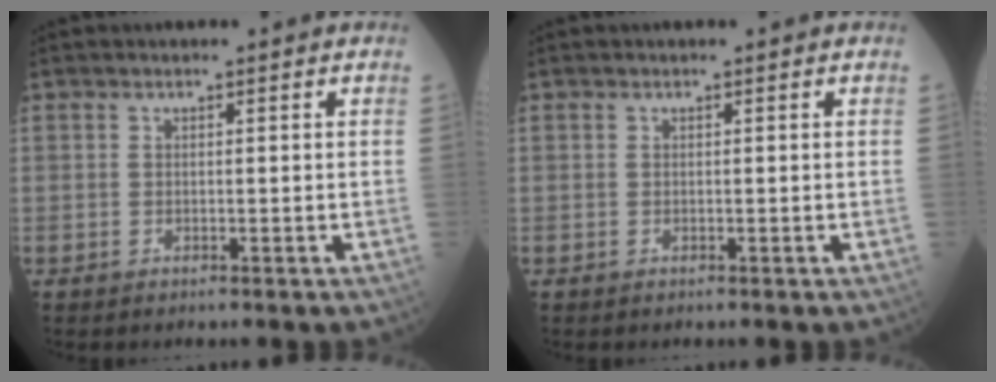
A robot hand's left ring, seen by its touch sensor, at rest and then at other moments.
{"total": 0.0}